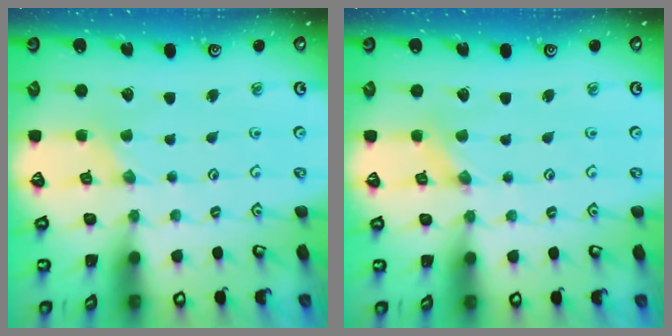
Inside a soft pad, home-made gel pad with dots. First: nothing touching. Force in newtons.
{"total": 0.0}